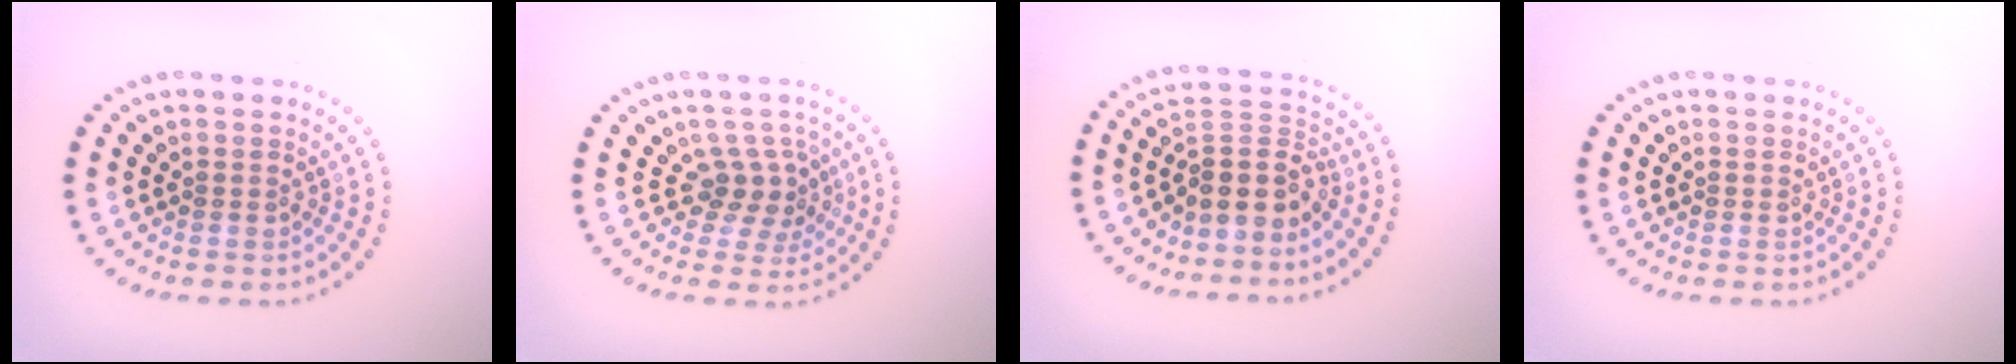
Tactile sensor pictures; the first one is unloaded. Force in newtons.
{"total": 2.6, "press": 1.9, "slide": 1.7}
{"total": 3.8, "press": 2.9, "slide": 2.5}
{"total": 0.0}